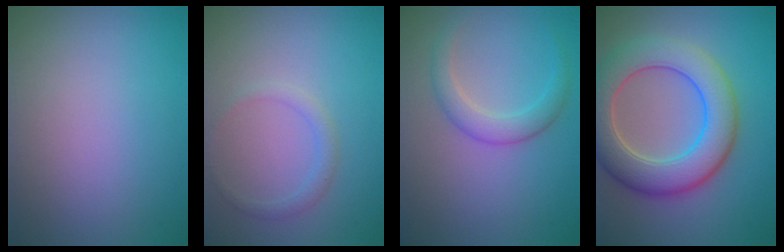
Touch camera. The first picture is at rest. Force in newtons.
{"total": 1.3, "press": 1.3, "slide": 0.1}
{"total": 2.5, "press": 2.5, "slide": 0.1}
{"total": 7.9, "press": 7.9, "slide": 0.5}